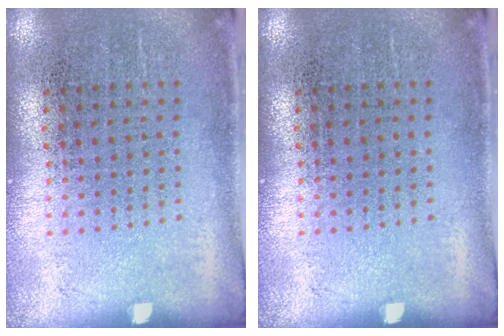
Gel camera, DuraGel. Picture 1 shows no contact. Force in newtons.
{"total": 0.0}